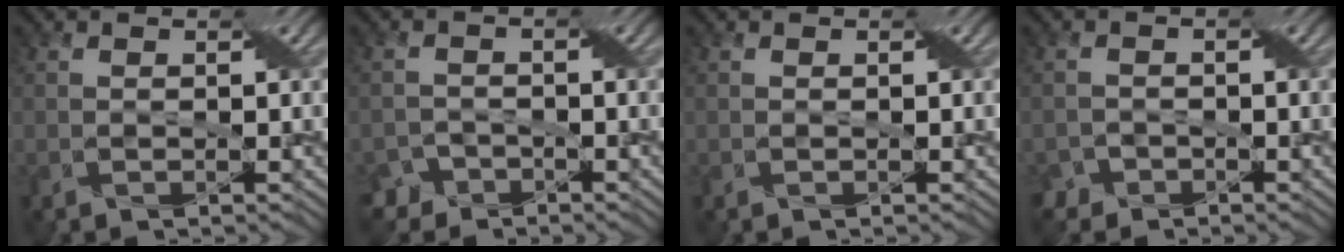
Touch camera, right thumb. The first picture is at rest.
{"total": 3.1, "force": [-2.7, 1.7, 0.3], "torque": [-0.001, 0.003, -0.051]}
{"total": 0.0}
{"total": 2.0, "force": [-1.6, 1.2, 0.0], "torque": [-0.002, 0.005, -0.034]}